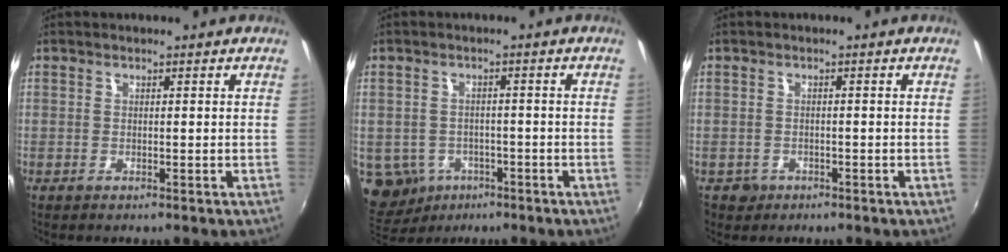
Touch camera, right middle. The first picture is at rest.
{"total": 9.4, "force": [-4.1, 7.7, 3.3], "torque": [-0.107, -0.010, -0.049]}
{"total": 2.7, "force": [-1.2, 2.4, 0.6], "torque": [-0.020, -0.002, -0.016]}